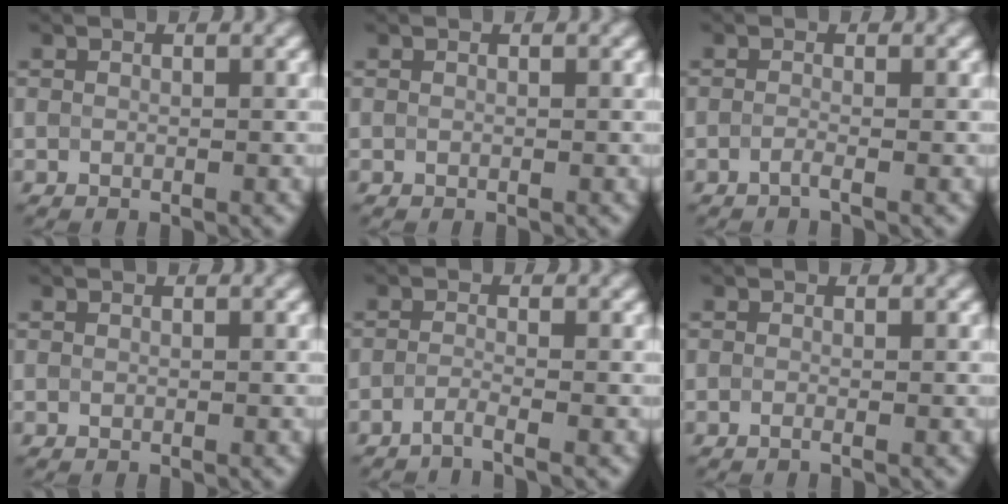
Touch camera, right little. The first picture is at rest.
{"total": 0.0}
{"total": 1.2, "force": [-1.2, -0.3, 0.0], "torque": [0.000, -0.004, -0.021]}
{"total": 0.0}
{"total": 1.9, "force": [-1.9, -0.4, 0.0], "torque": [0.004, -0.003, -0.041]}
{"total": 0.8, "force": [-0.7, 0.0, 0.3], "torque": [-0.004, -0.008, -0.013]}